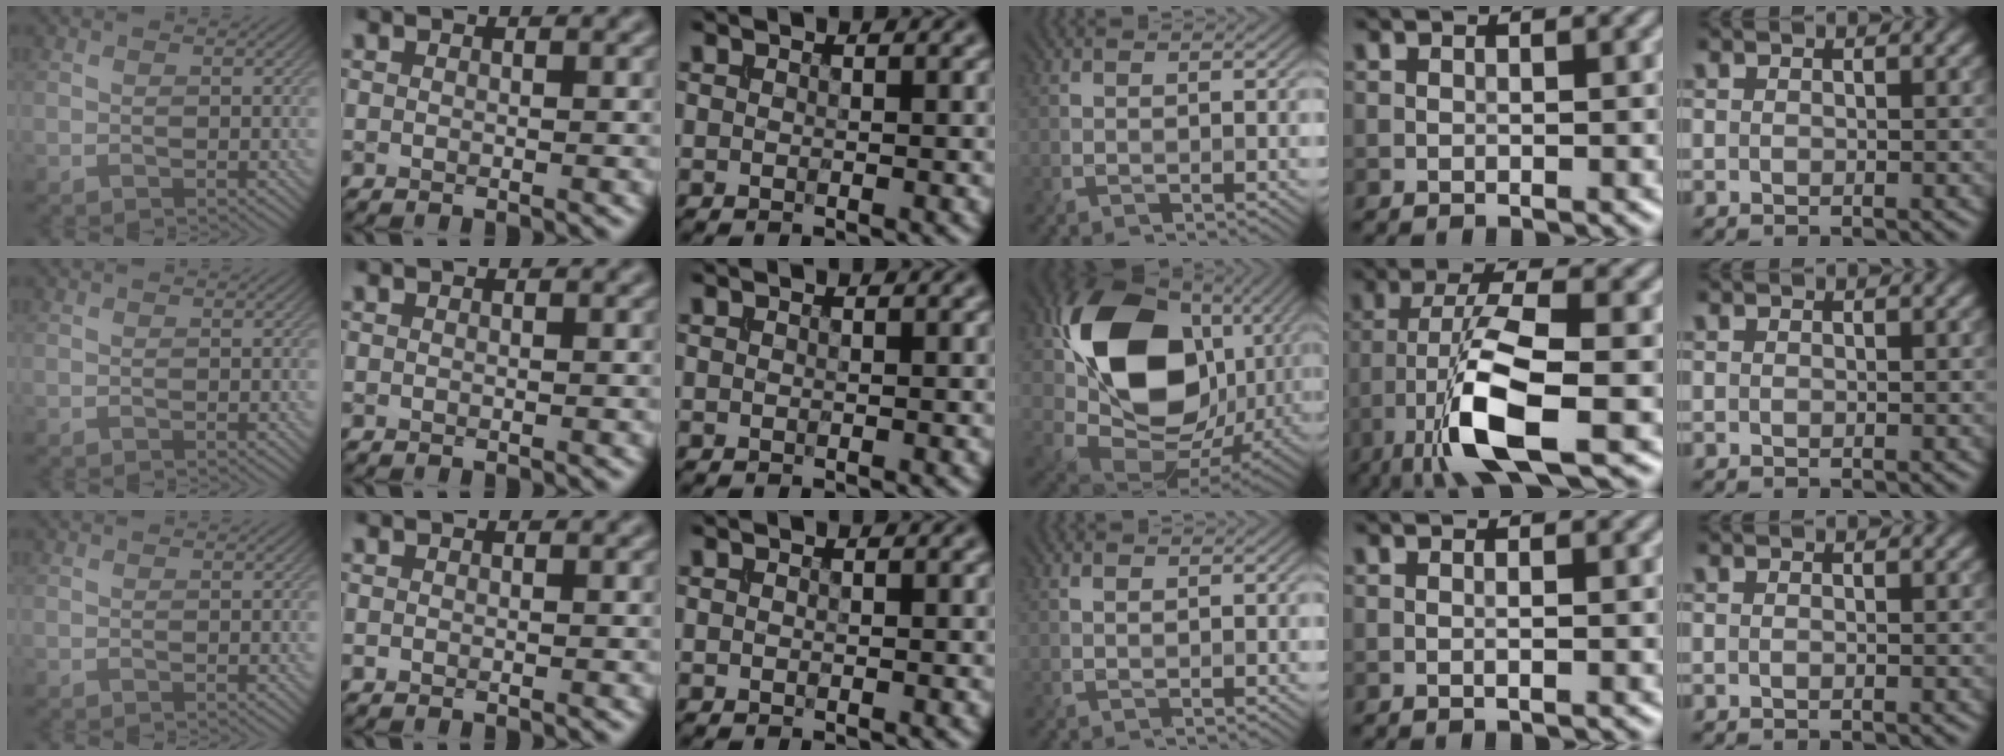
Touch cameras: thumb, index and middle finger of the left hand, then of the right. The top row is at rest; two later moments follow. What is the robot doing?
{"motion": "extract", "object": "drawer"}